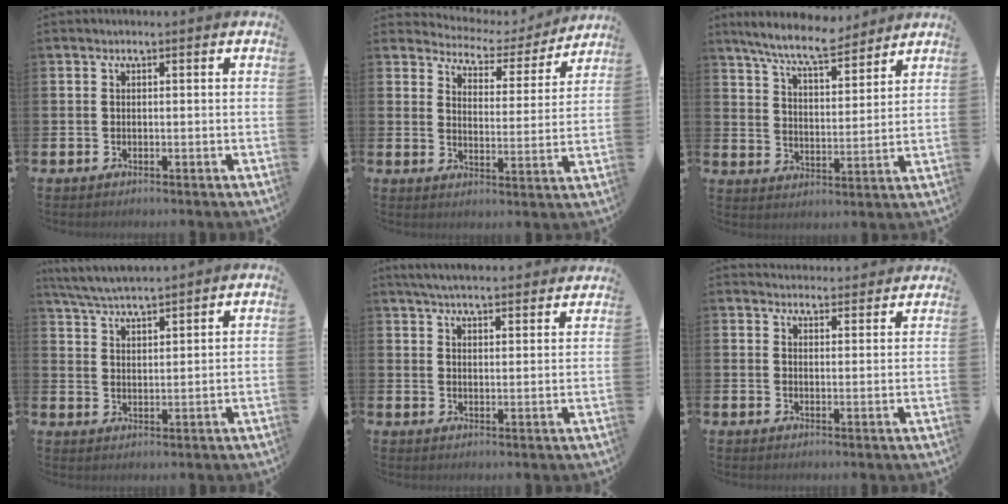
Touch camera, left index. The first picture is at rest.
{"total": 4.1, "force": [3.8, 1.4, 0.3], "torque": [-0.026, -0.038, 0.057]}
{"total": 8.4, "force": [7.7, 1.2, 3.1], "torque": [-0.088, -0.032, 0.139]}
{"total": 5.5, "force": [5.4, 0.2, 1.0], "torque": [-0.041, -0.024, 0.098]}
{"total": 5.3, "force": [5.2, 0.4, 0.9], "torque": [-0.029, -0.026, 0.094]}
{"total": 3.8, "force": [3.7, 0.7, -0.1], "torque": [0.004, -0.024, 0.067]}